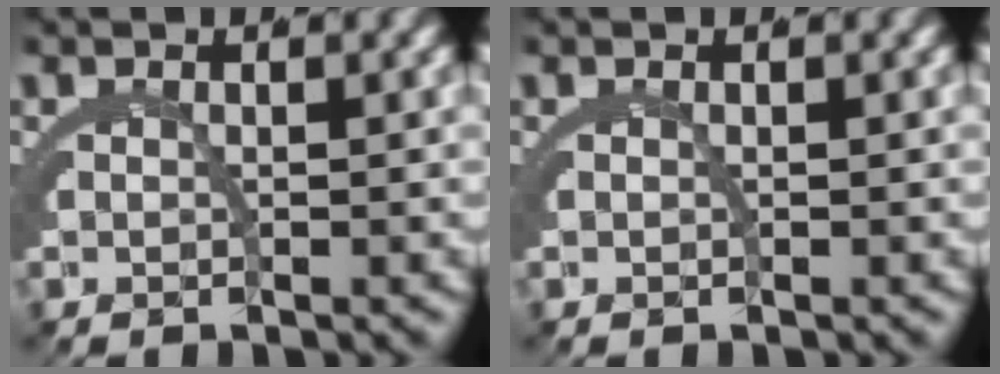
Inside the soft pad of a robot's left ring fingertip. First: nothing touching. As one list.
[{"total": 0.0}]